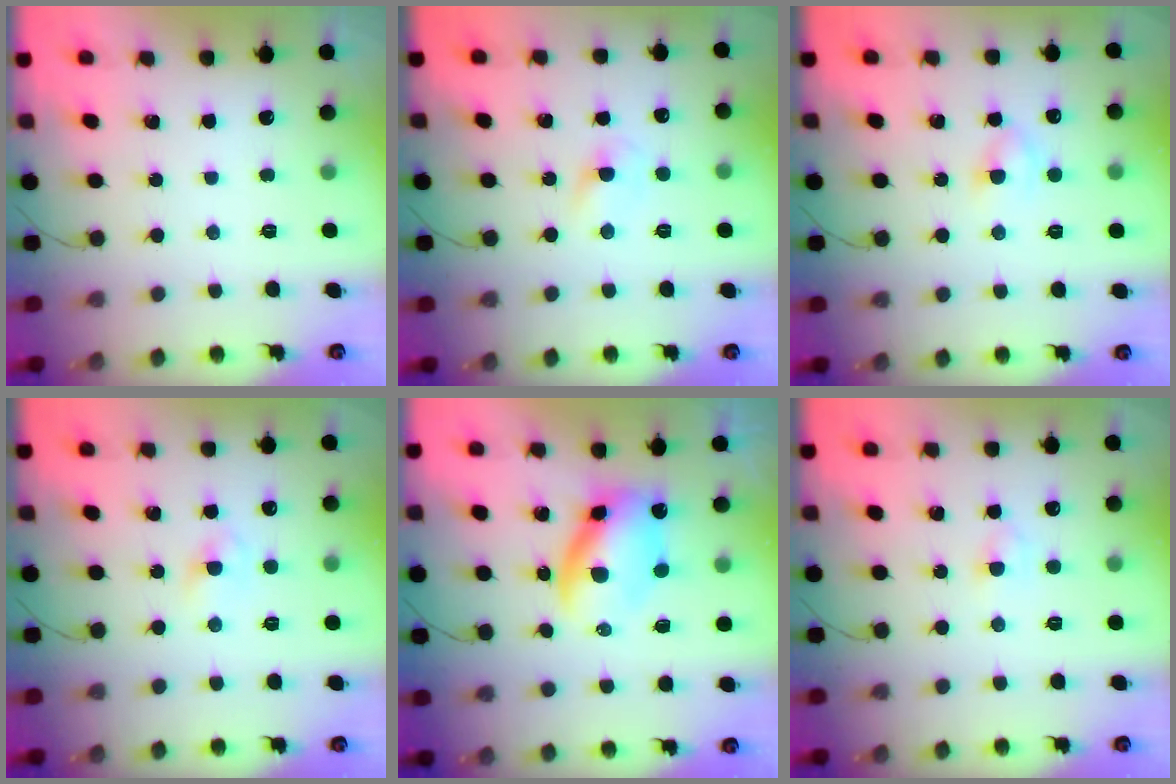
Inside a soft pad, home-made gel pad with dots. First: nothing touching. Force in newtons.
{"total": 2.6, "press": 2.4, "slide": 1.1}
{"total": 3.0, "press": 2.8, "slide": 1.2}
{"total": 1.9, "press": 1.7, "slide": 0.8}
{"total": 7.6, "press": 7.6, "slide": 1.0}
{"total": 2.7, "press": 2.6, "slide": 1.0}